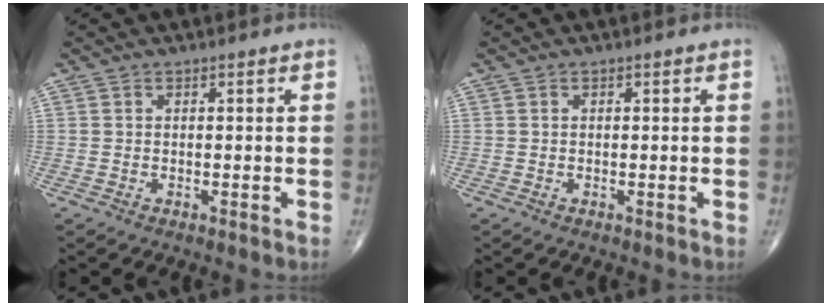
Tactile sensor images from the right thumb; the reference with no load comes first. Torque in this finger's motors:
{"motor_torque": [-0.18, -0.07, -0.25, -0.21, 0.00]}